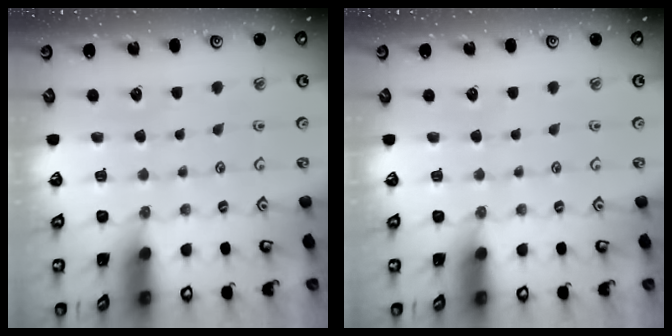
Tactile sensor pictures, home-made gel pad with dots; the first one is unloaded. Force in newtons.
{"total": 0.0}